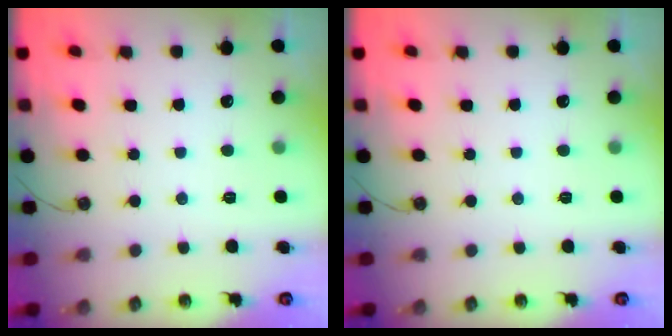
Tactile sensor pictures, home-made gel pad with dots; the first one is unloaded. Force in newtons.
{"total": 0.0}